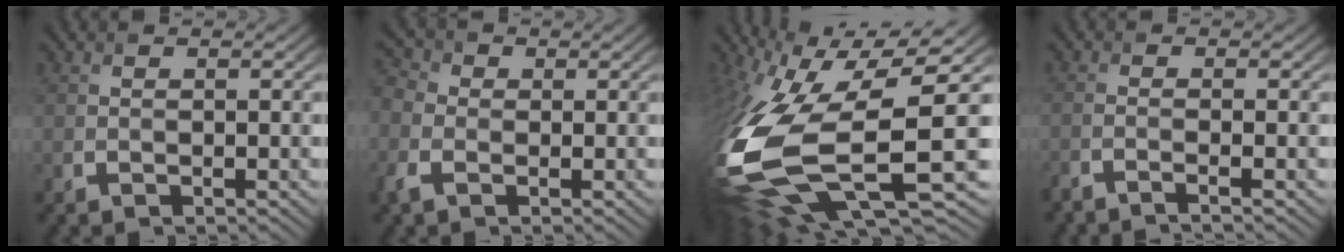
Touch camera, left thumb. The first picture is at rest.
{"total": 4.3, "force": [-1.0, 3.3, 2.6], "torque": [-0.077, 0.007, -0.035]}
{"total": 17.6, "force": [-2.7, 7.3, 15.8], "torque": [-0.336, -0.040, -0.037]}
{"total": 2.0, "force": [-1.6, -0.1, 1.2], "torque": [-0.012, 0.000, -0.049]}